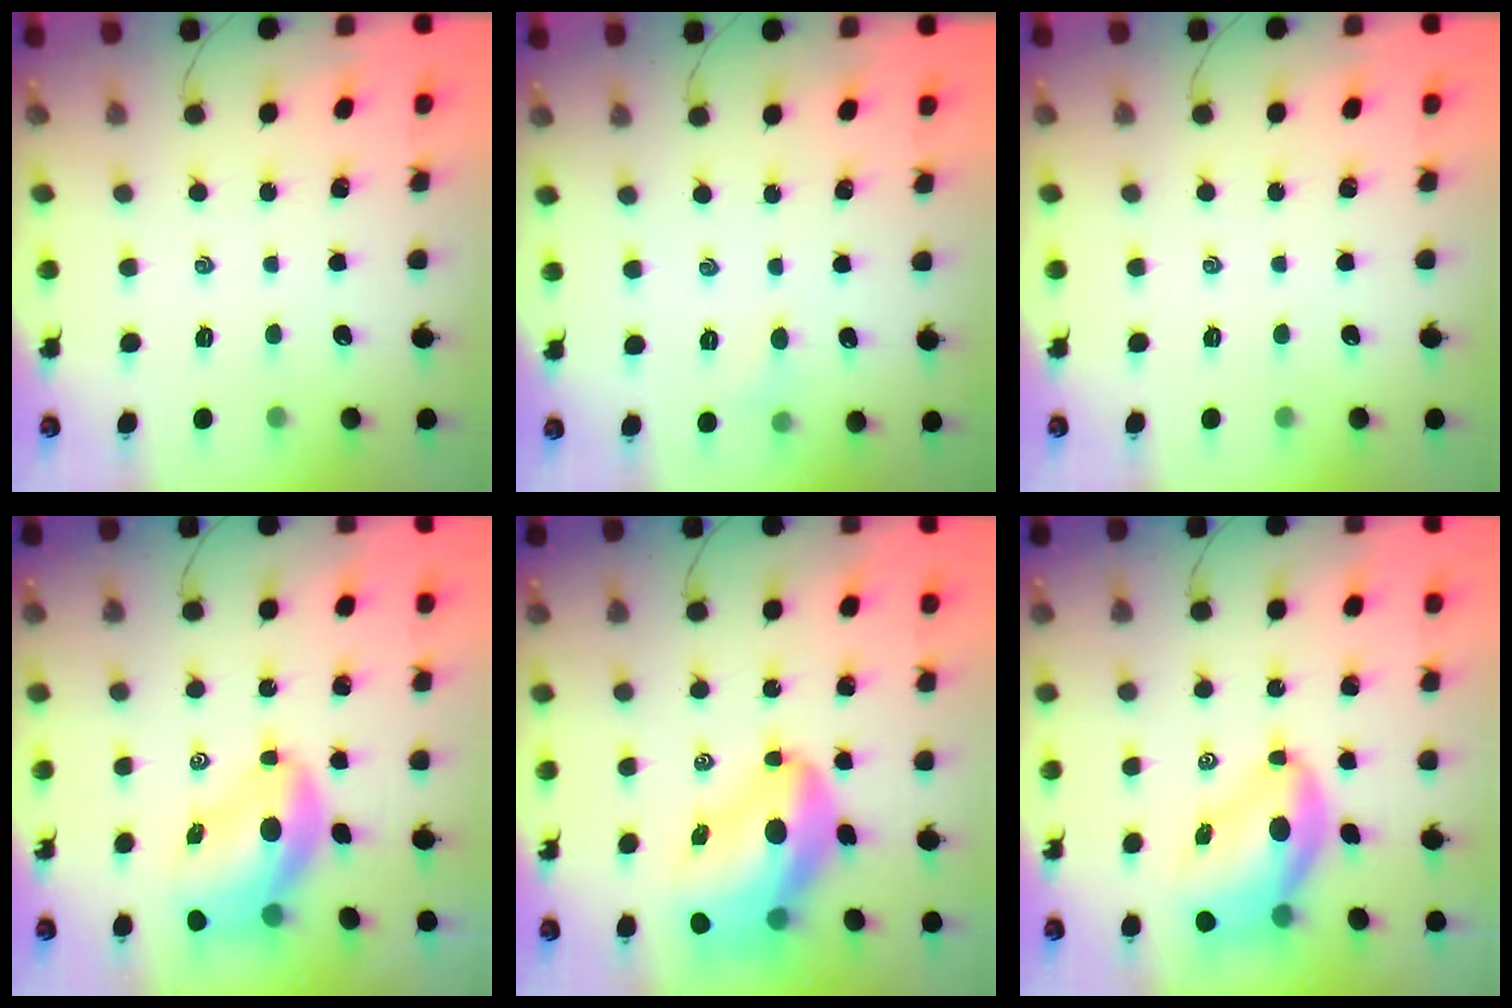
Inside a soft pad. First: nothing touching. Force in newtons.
{"total": 3.9, "press": 3.7, "slide": 1.3}
{"total": 0.0}
{"total": 11.1, "press": 10.7, "slide": 3.2}
{"total": 16.8, "press": 16.0, "slide": 5.0}
{"total": 10.3, "press": 9.8, "slide": 2.9}